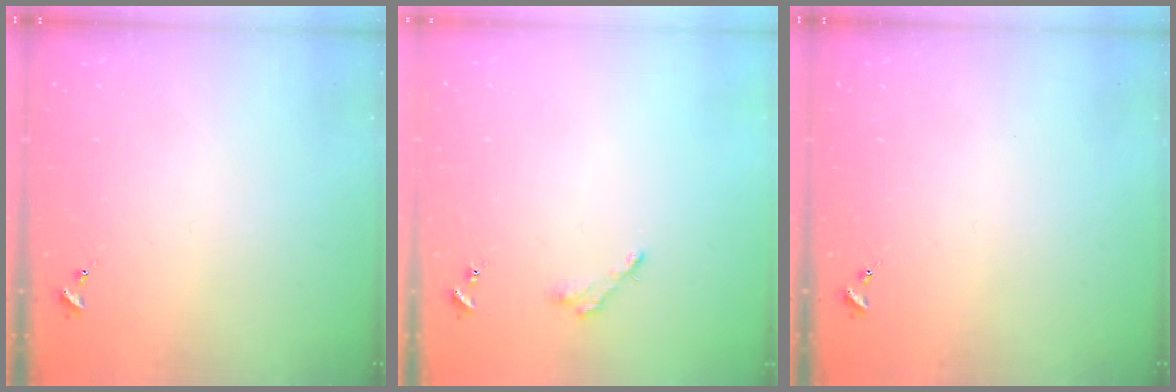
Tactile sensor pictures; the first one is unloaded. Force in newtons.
{"total": 2.8, "press": 2.8, "slide": 0.3}
{"total": 0.0}